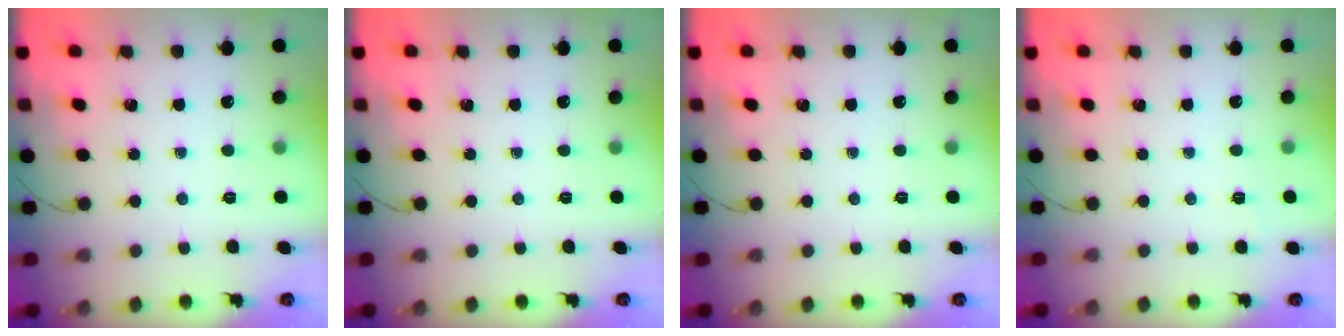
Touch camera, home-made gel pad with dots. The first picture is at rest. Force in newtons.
{"total": 0.0}
{"total": 0.0}
{"total": 3.9, "press": 3.7, "slide": 1.3}